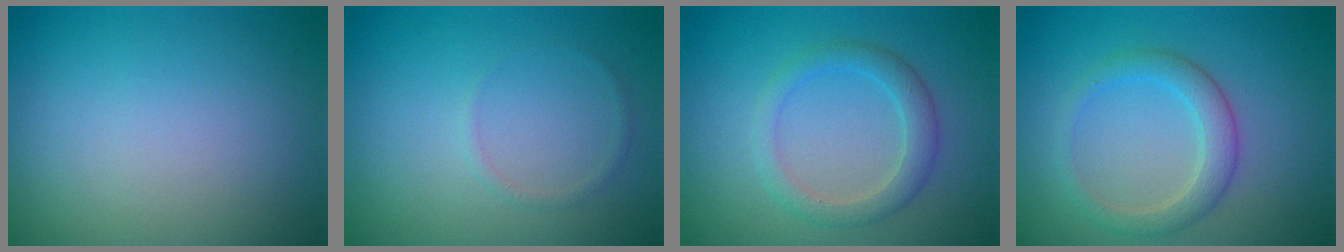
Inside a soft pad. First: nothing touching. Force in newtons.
{"total": 0.6, "press": 0.6, "slide": 0.1}
{"total": 2.6, "press": 2.6, "slide": 0.1}
{"total": 2.8, "press": 2.8, "slide": 0.2}